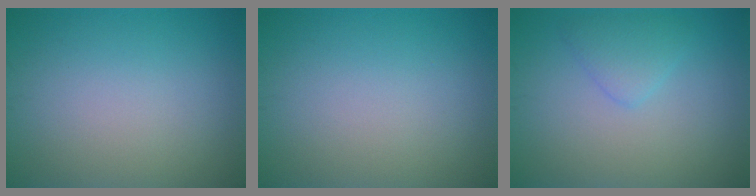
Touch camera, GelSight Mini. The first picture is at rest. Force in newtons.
{"total": 0.0}
{"total": 2.0, "press": 2.0, "slide": 0.0}